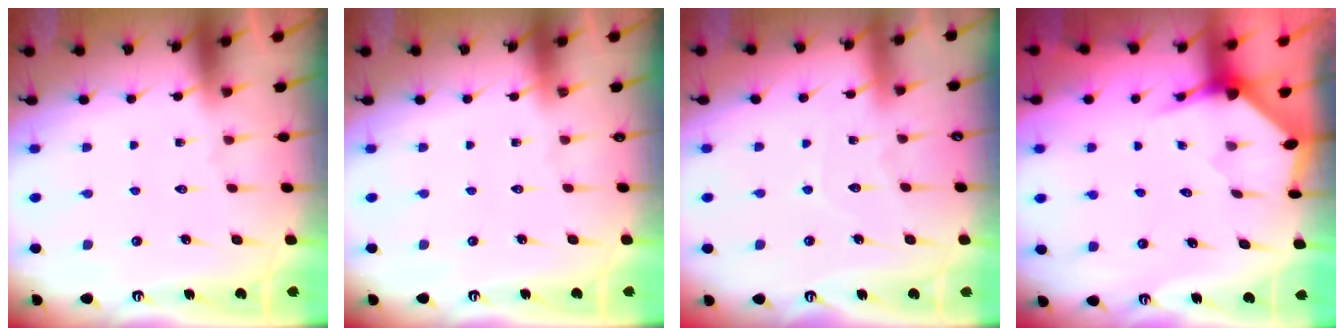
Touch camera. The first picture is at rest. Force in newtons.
{"total": 0.0}
{"total": 5.4, "press": 5.4, "slide": 0.5}
{"total": 3.2, "press": 3.2, "slide": 0.1}